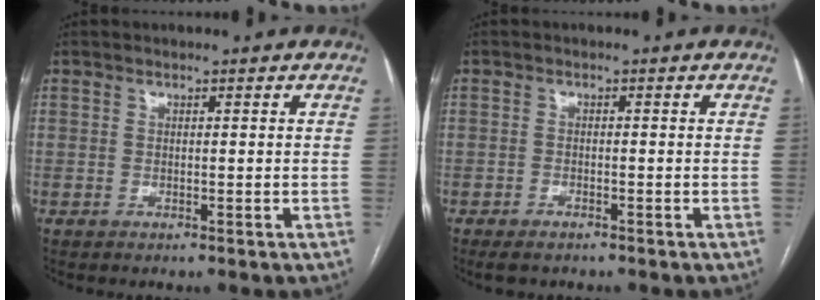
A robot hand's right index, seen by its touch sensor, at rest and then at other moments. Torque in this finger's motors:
{"motor_torque": [0.02, -0.07, 0.03, -0.04]}